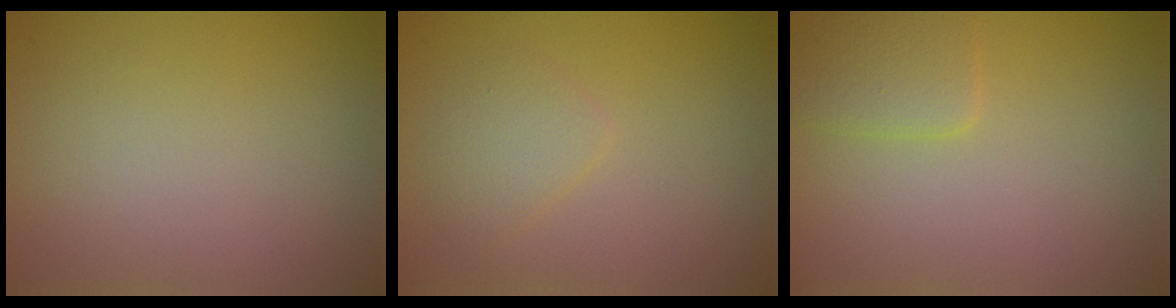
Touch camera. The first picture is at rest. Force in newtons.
{"total": 1.7, "press": 1.7, "slide": 0.1}
{"total": 2.0, "press": 2.0, "slide": 0.1}